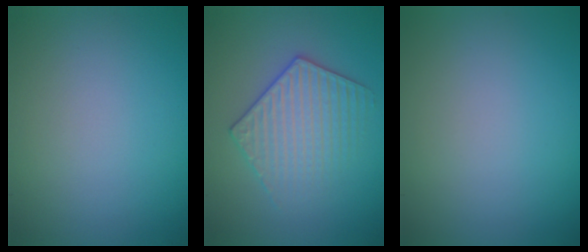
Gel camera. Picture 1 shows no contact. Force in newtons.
{"total": 3.4, "press": 3.4, "slide": 0.6}
{"total": 0.0}